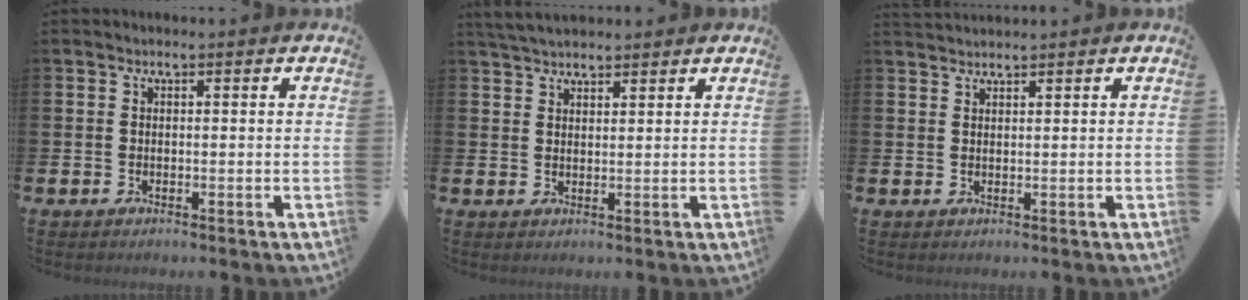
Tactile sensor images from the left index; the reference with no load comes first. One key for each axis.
{"total": 3.6, "fx": 3.4, "fy": 0.8, "fz": 0.8, "tx": -0.020, "ty": -0.009, "tz": 0.064}
{"total": 1.4, "fx": 1.4, "fy": 0.0, "fz": 0.0, "tx": 0.002, "ty": -0.004, "tz": 0.026}